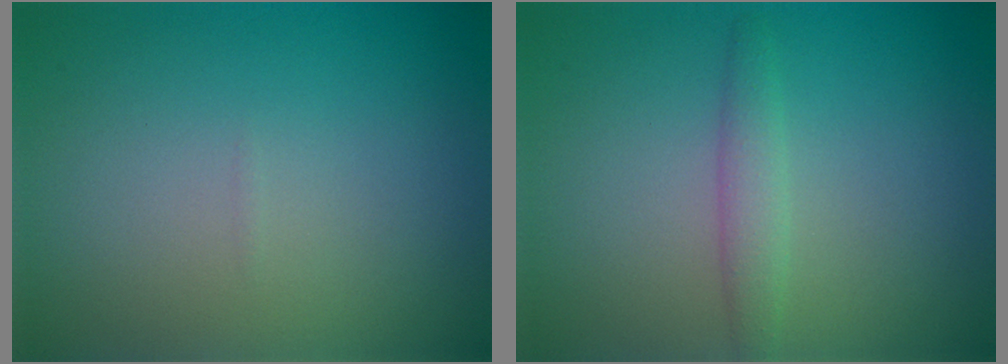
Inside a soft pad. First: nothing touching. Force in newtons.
{"total": 1.8, "press": 1.8, "slide": 0.1}